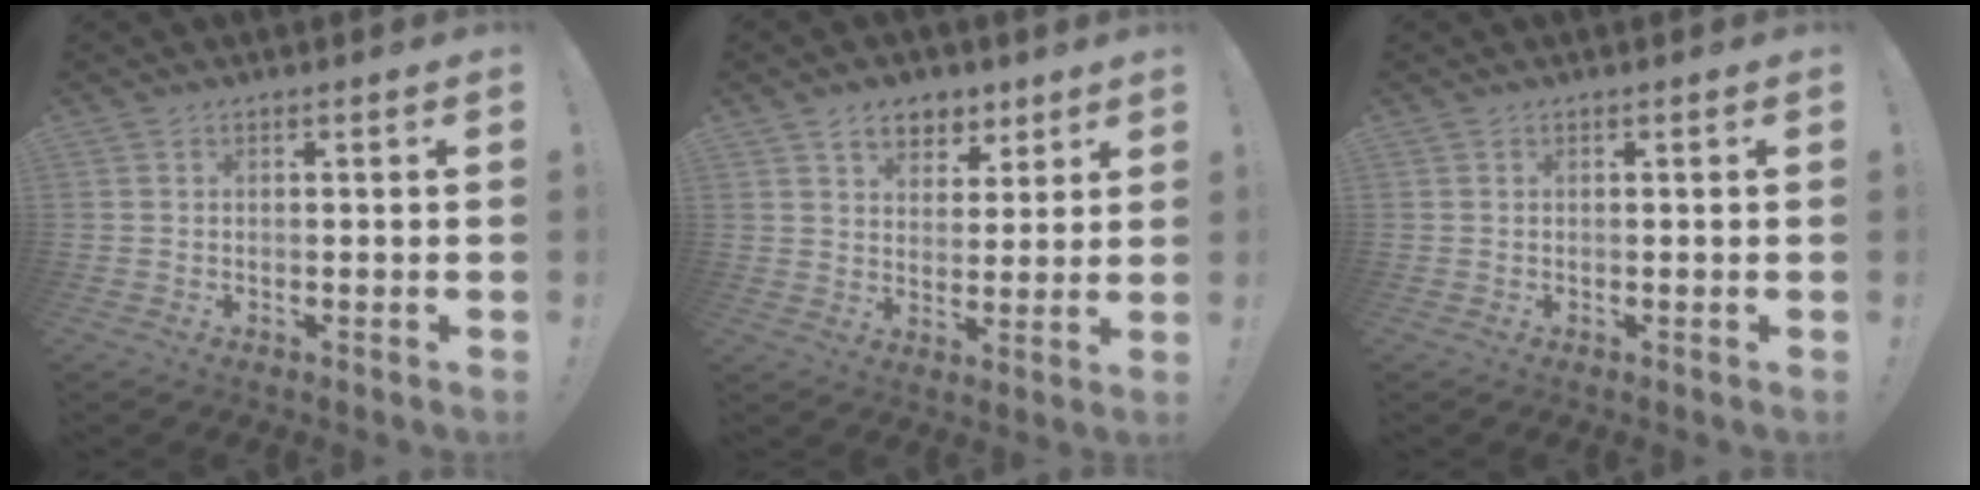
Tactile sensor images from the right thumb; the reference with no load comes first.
{"total": 8.7, "force": [5.5, 6.0, 3.0], "torque": [-0.031, -0.032, 0.102]}
{"total": 0.0}